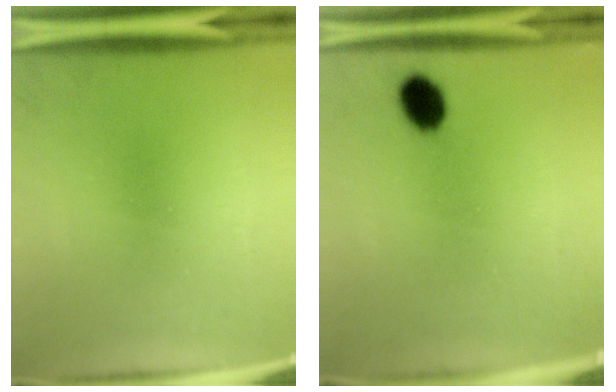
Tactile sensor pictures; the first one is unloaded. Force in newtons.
{"total": 5.2}